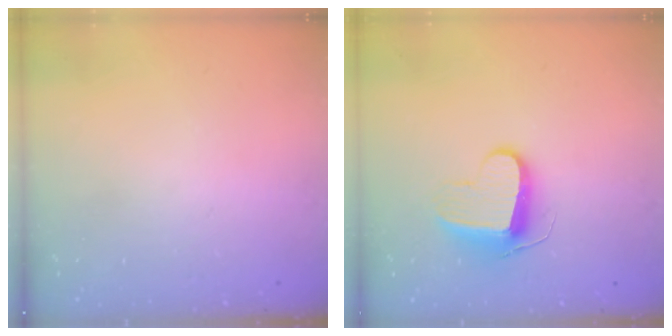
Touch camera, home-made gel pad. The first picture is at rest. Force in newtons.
{"total": 9.5, "press": 9.5, "slide": 0.4}